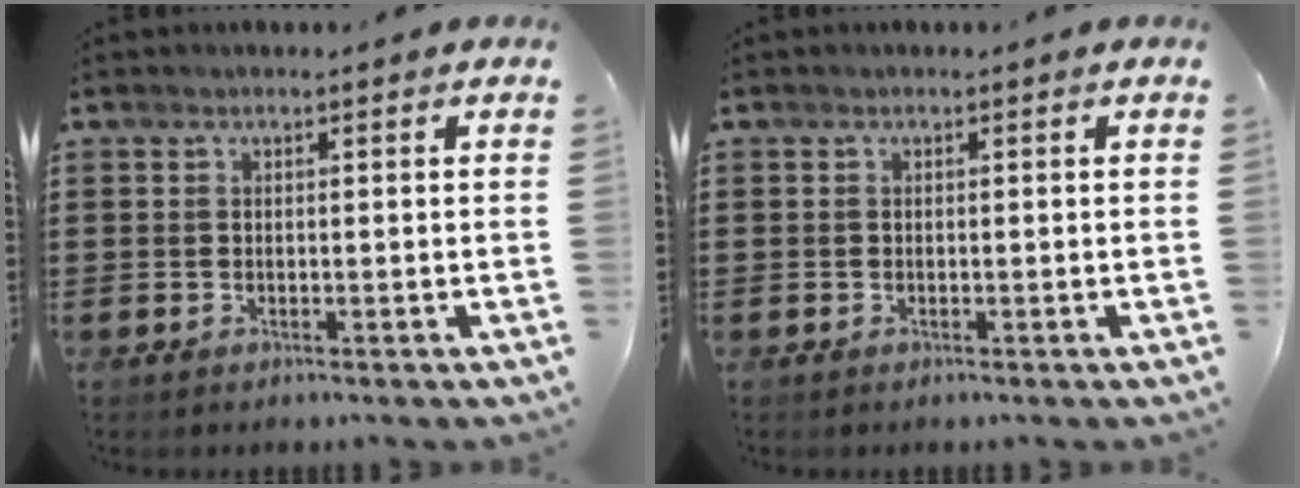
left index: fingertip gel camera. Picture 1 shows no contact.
{"total": 0.0}